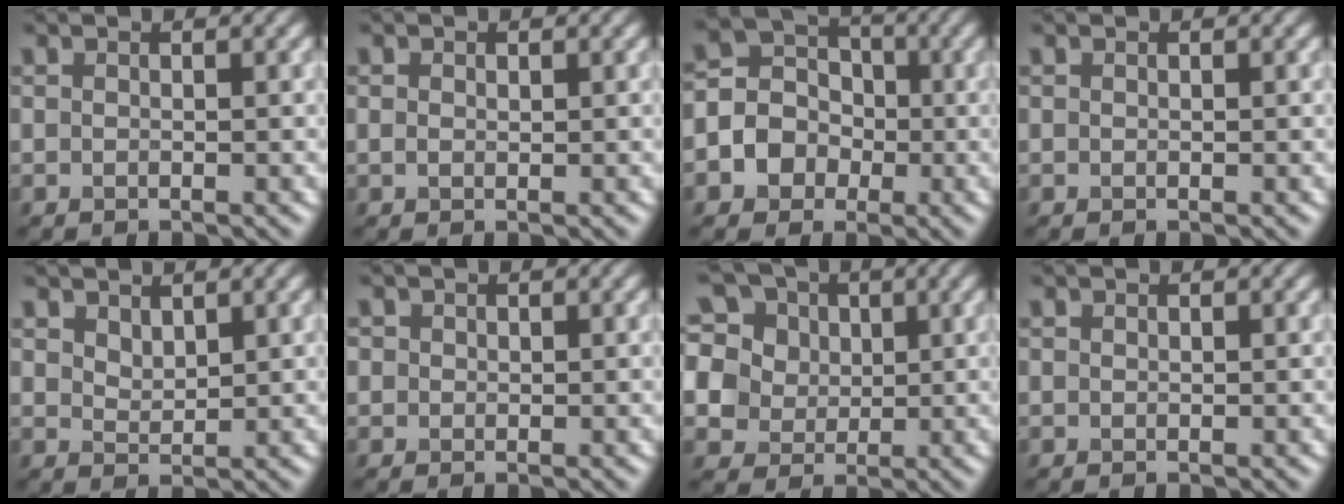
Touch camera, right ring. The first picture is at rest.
{"total": 0.7, "force": [0.2, 0.6, 0.4], "torque": [-0.009, 0.000, 0.004]}
{"total": 5.9, "force": [-1.7, 5.3, 1.9], "torque": [-0.023, 0.014, -0.055]}
{"total": 0.0}
{"total": 1.6, "force": [1.2, 0.8, 0.8], "torque": [-0.018, -0.003, 0.028]}
{"total": 0.8, "force": [0.3, 0.8, 0.1], "torque": [0.003, -0.002, 0.000]}
{"total": 15.6, "force": [6.3, 12.1, 7.7], "torque": [-0.194, 0.054, 0.090]}
{"total": 0.0}